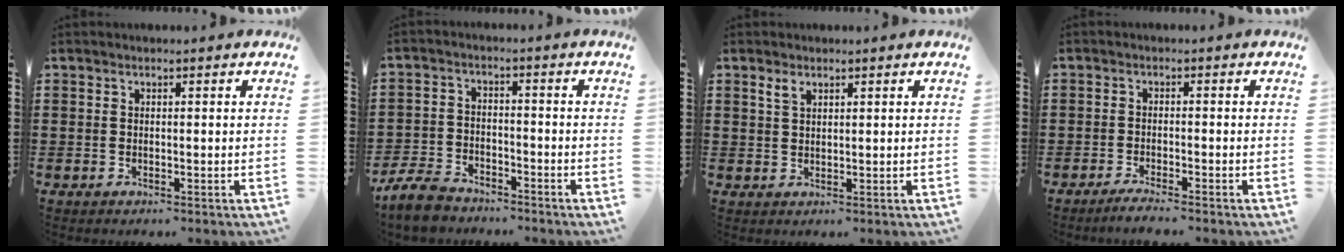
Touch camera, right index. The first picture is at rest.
{"total": 5.3, "force": [-4.9, 1.3, 1.5], "torque": [-0.053, 0.000, -0.101]}
{"total": 1.6, "force": [1.1, 0.7, 0.9], "torque": [-0.021, 0.001, 0.021]}
{"total": 2.0, "force": [-1.8, -0.4, 0.6], "torque": [-0.010, -0.003, -0.034]}